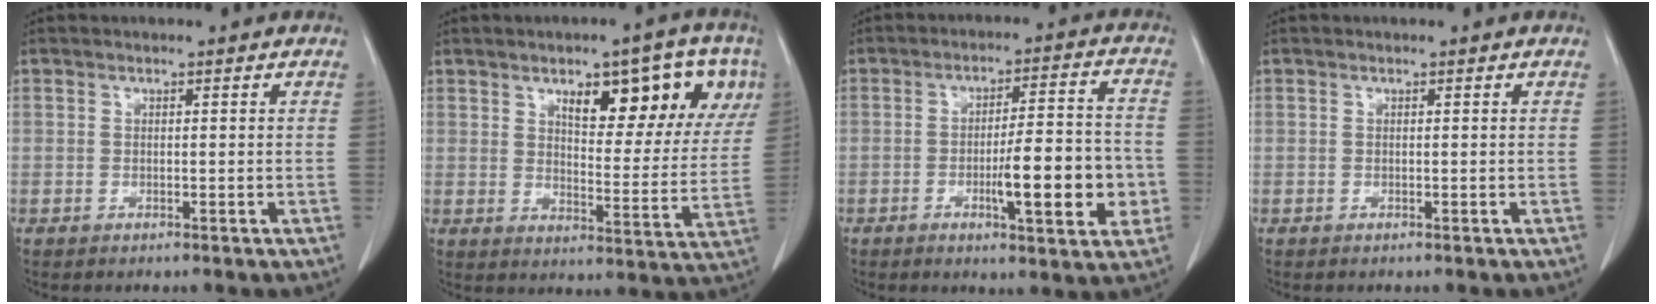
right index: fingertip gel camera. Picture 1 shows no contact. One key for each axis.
{"total": 14.9, "fx": 7.2, "fy": 4.8, "fz": 12.2, "tx": -0.146, "ty": 0.012, "tz": 0.100}
{"total": 12.2, "fx": -3.3, "fy": 2.1, "fz": 11.6, "tx": -0.171, "ty": 0.006, "tz": -0.047}
{"total": 0.0}